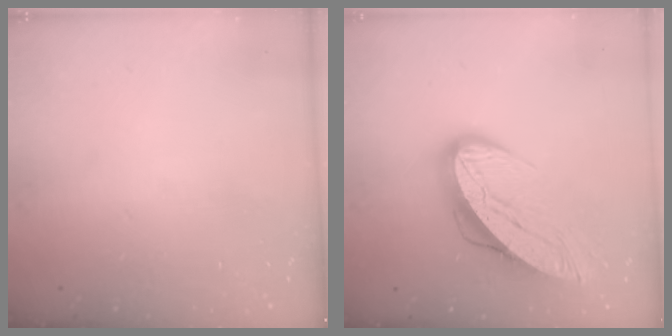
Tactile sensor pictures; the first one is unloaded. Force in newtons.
{"total": 13.5, "press": 13.5, "slide": 1.1}